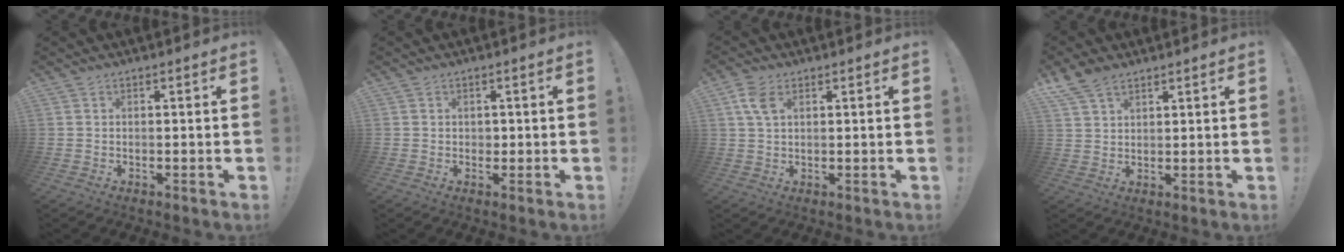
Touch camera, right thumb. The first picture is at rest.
{"total": 1.4, "force": [0.2, 1.3, 0.3], "torque": [-0.001, 0.000, 0.004]}
{"total": 5.6, "force": [2.2, 3.1, 4.1], "torque": [-0.085, -0.002, 0.041]}
{"total": 7.0, "force": [5.1, 3.6, 3.1], "torque": [-0.059, -0.020, 0.100]}